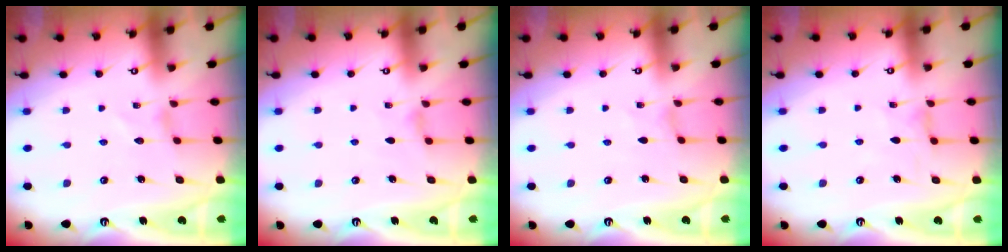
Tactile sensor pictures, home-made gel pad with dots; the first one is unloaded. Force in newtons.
{"total": 2.8, "press": 2.8, "slide": 0.6}
{"total": 0.0}
{"total": 1.6, "press": 1.6, "slide": 0.2}